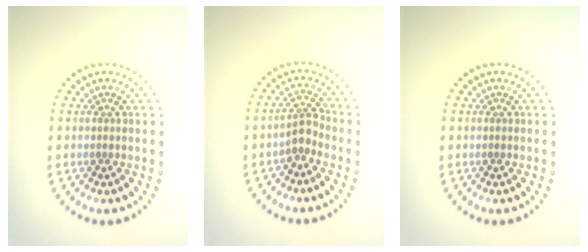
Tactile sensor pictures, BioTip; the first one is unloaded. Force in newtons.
{"total": 2.1, "press": 1.6, "slide": 1.3}
{"total": 0.0}